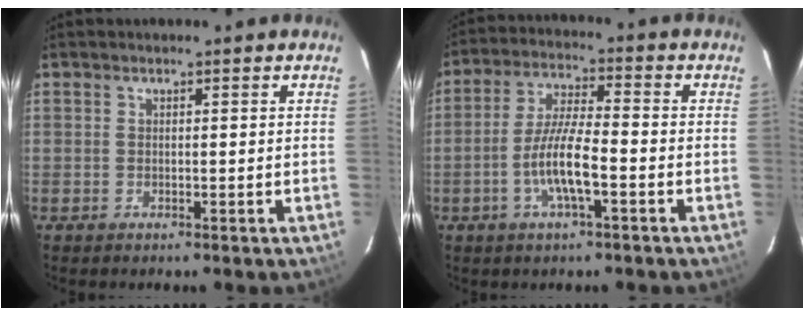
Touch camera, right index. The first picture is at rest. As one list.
[{"total": 8.6, "force": [-3.3, 1.4, 7.9], "torque": [-0.160, 0.001, -0.062]}]